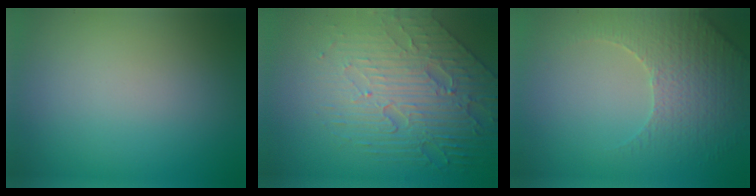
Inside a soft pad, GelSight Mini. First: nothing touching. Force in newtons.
{"total": 7.9, "press": 5.6, "slide": 5.7}
{"total": 3.8, "press": 3.7, "slide": 0.9}